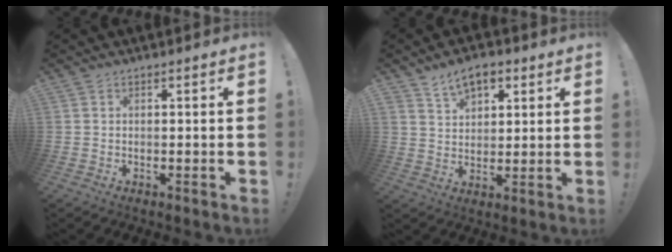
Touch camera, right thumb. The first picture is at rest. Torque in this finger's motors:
{"motor_torque": [0.07, 0.09, -0.02, 0.58, 0.04]}